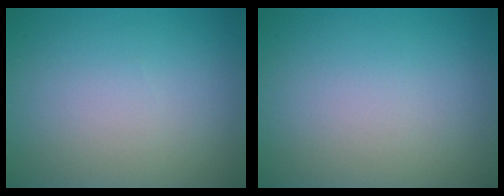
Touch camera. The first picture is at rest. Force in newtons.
{"total": 0.0}